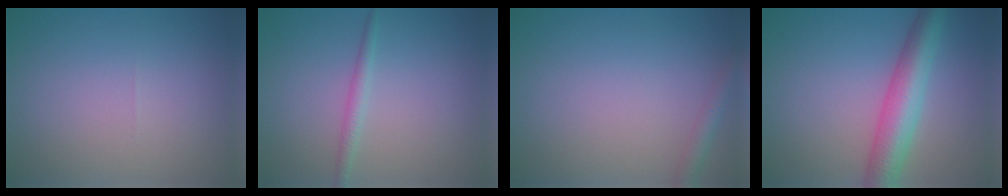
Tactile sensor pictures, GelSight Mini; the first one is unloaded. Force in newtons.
{"total": 1.4, "press": 1.4, "slide": 0.1}
{"total": 1.7, "press": 1.7, "slide": 0.1}
{"total": 6.2, "press": 6.2, "slide": 0.2}